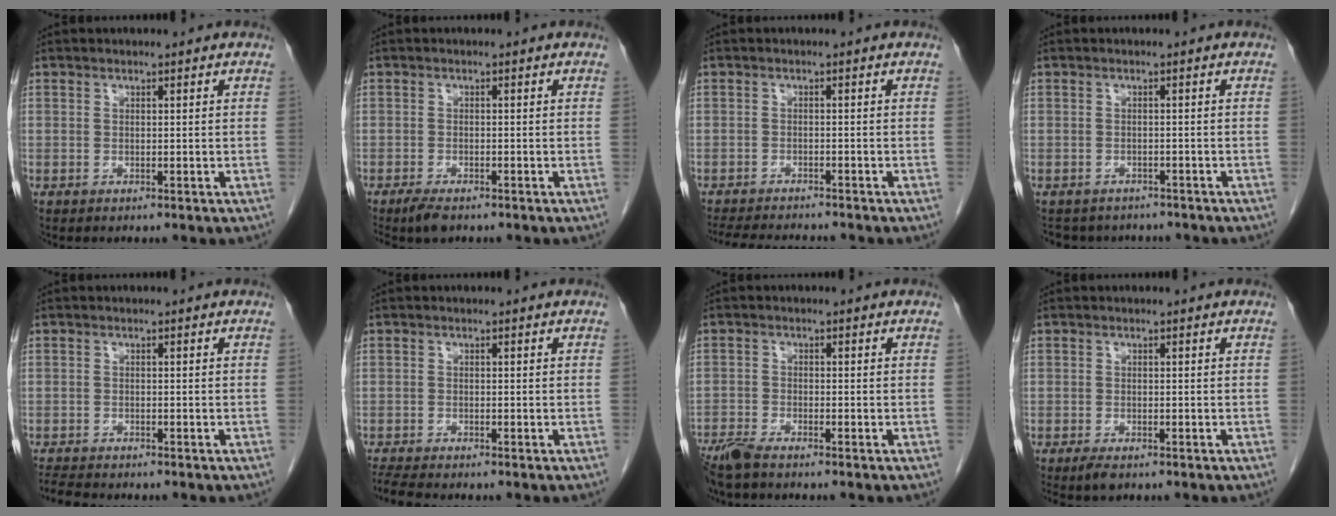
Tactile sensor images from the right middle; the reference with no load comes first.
{"total": 2.9, "force": [-2.2, 0.8, 1.7], "torque": [-0.036, -0.006, -0.036]}
{"total": 9.1, "force": [-8.4, 1.1, 3.2], "torque": [-0.050, -0.009, -0.124]}
{"total": 7.0, "force": [-6.3, 2.9, 1.0], "torque": [-0.012, 0.004, -0.077]}
{"total": 4.0, "force": [-3.8, 0.4, 1.3], "torque": [-0.024, -0.014, -0.063]}
{"total": 3.5, "force": [-3.2, -0.2, 1.2], "torque": [-0.028, -0.016, -0.058]}
{"total": 3.9, "force": [-3.4, 0.4, 2.0], "torque": [-0.042, -0.012, -0.067]}
{"total": 2.1, "force": [-1.5, 0.7, 1.3], "torque": [-0.029, -0.004, -0.023]}